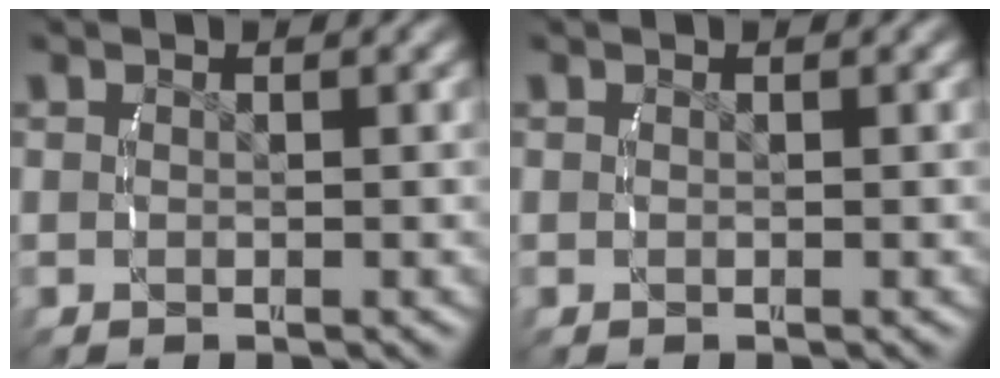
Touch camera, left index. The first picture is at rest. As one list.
[{"total": 0.0}]